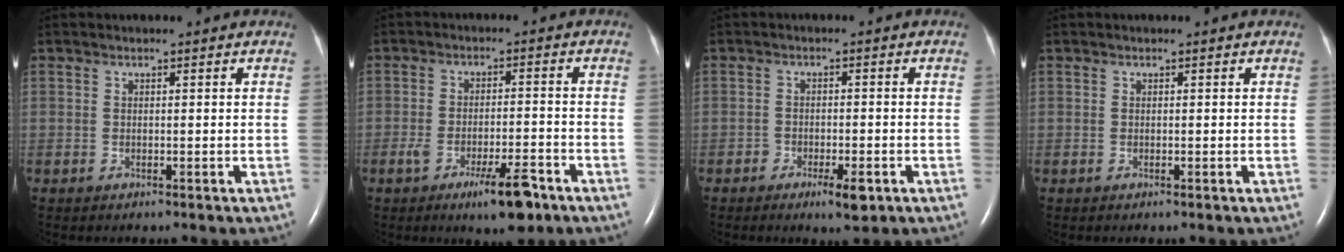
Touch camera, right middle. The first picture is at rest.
{"total": 7.3, "force": [-4.4, 1.5, 5.6], "torque": [-0.094, -0.007, -0.066]}
{"total": 3.8, "force": [-2.1, 1.3, 2.9], "torque": [-0.045, 0.000, -0.029]}
{"total": 0.0}